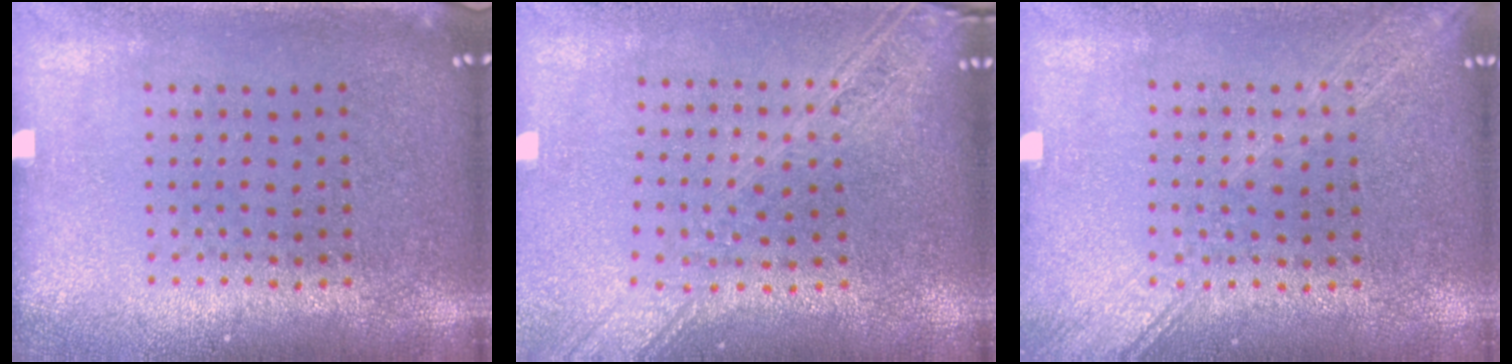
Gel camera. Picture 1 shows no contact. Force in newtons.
{"total": 2.2, "press": 1.9, "slide": 1.2}
{"total": 1.6, "press": 1.6, "slide": 0.3}